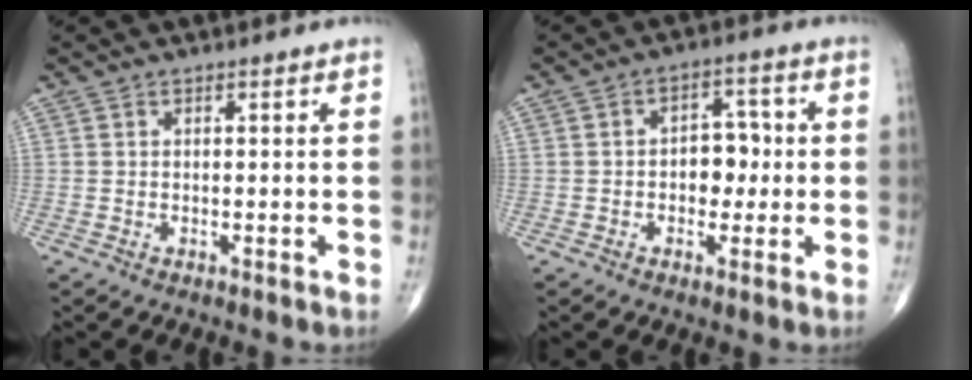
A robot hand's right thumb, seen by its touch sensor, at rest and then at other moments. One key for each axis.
{"total": 6.3, "fx": -0.3, "fy": 4.4, "fz": 4.5, "tx": -0.033, "ty": 0.017, "tz": -0.008}